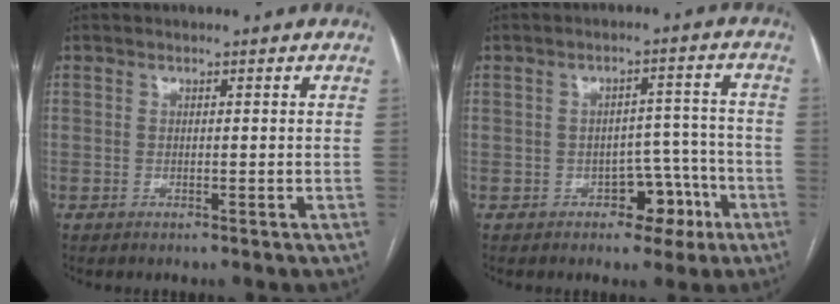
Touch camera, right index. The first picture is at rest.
{"total": 5.5, "force": [-2.8, 4.0, 2.5], "torque": [-0.018, 0.033, -0.029]}